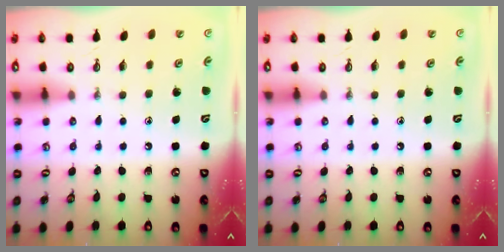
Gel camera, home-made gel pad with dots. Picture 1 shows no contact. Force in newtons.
{"total": 0.0}